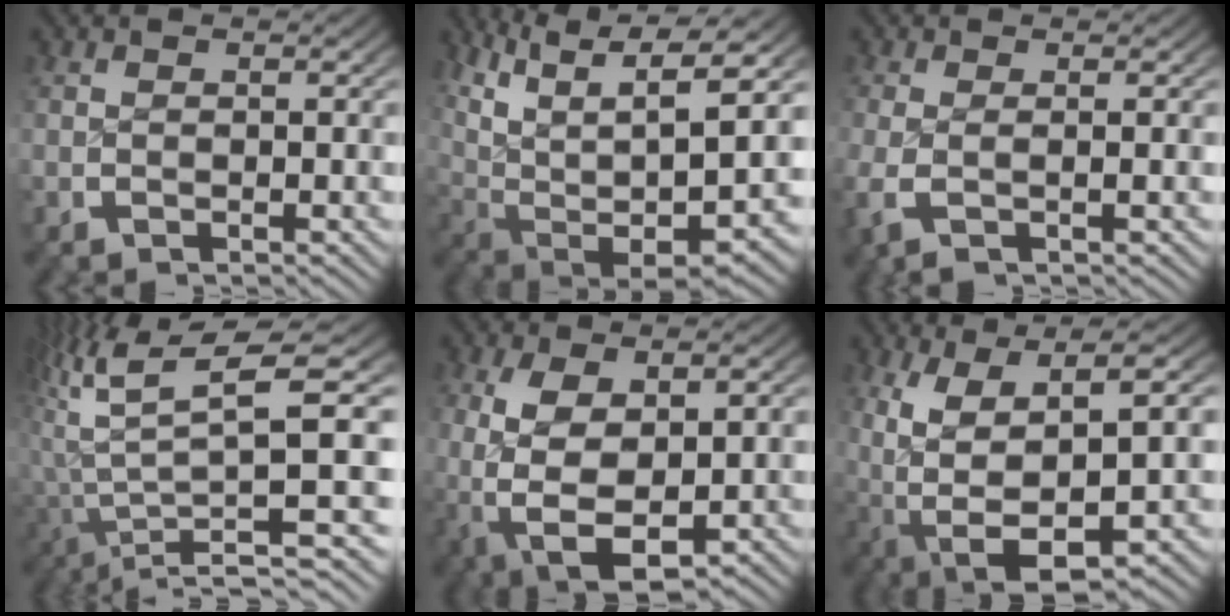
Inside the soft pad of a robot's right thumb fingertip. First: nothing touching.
{"total": 16.7, "force": [1.3, 11.3, 12.3], "torque": [-0.256, -0.058, 0.041]}
{"total": 2.2, "force": [-0.3, 0.8, 2.1], "torque": [-0.059, -0.008, -0.001]}
{"total": 13.1, "force": [0.8, 6.3, 11.4], "torque": [-0.211, -0.019, 0.028]}
{"total": 10.4, "force": [-2.6, 6.7, 7.4], "torque": [-0.192, -0.058, -0.008]}
{"total": 11.2, "force": [-1.6, 6.5, 9.0], "torque": [-0.201, -0.044, 0.001]}